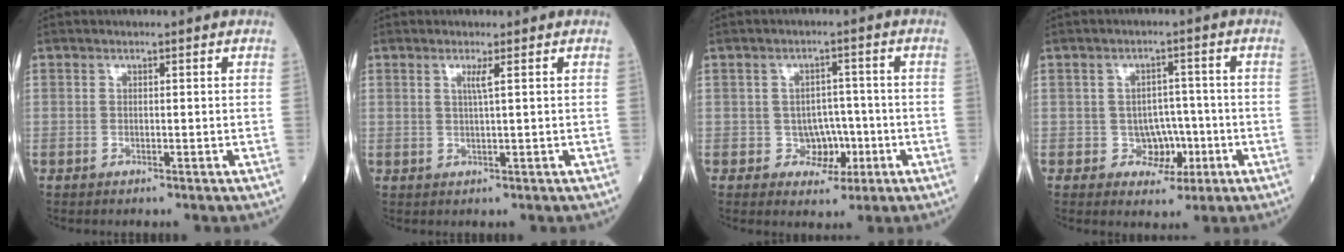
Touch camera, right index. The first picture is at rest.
{"total": 1.7, "force": [0.7, -0.4, 1.5], "torque": [-0.032, -0.004, 0.013]}
{"total": 4.3, "force": [-1.2, 3.7, 1.9], "torque": [-0.012, 0.009, -0.012]}
{"total": 4.6, "force": [-1.2, 3.9, 2.0], "torque": [-0.012, 0.010, -0.013]}